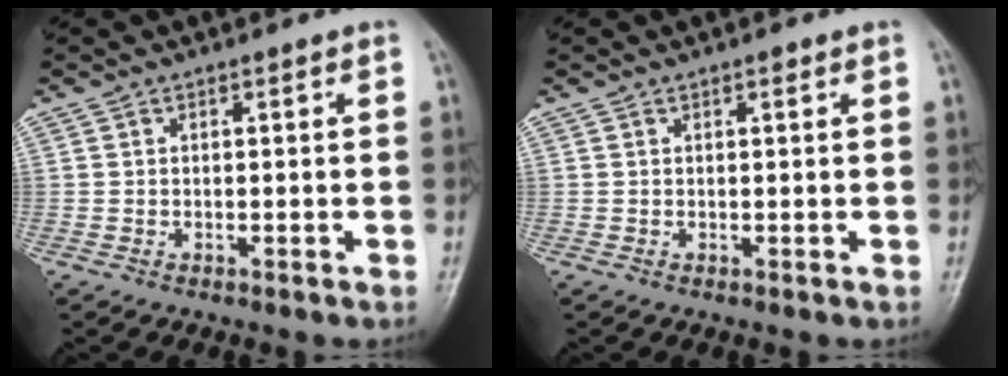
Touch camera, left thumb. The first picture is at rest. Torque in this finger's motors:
{"motor_torque": [0.65, -0.38, 0.03, -0.10, 0.00]}